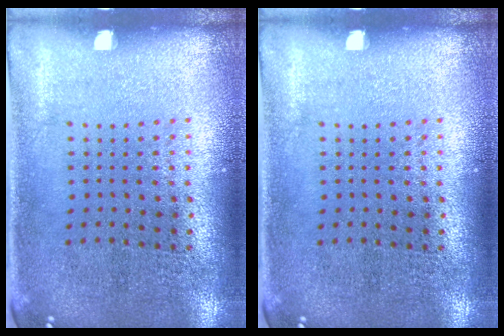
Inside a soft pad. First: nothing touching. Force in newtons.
{"total": 0.0}